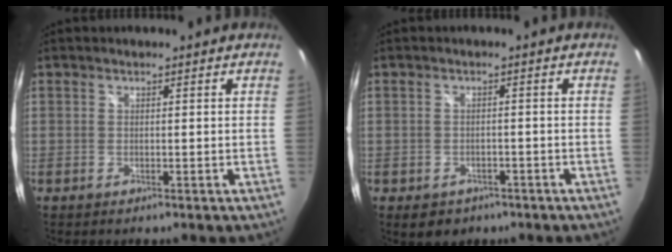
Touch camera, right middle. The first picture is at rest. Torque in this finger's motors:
{"motor_torque": [0.78, -0.28, 0.00, 0.01]}